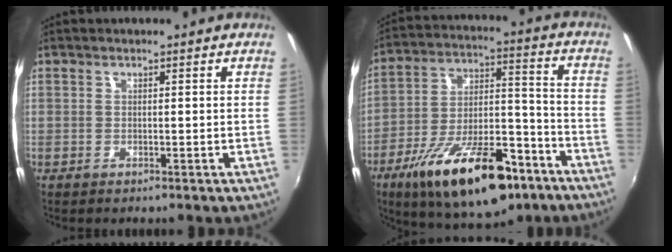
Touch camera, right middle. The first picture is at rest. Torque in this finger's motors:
{"motor_torque": [1.42, -0.71, 1.05, 0.21]}